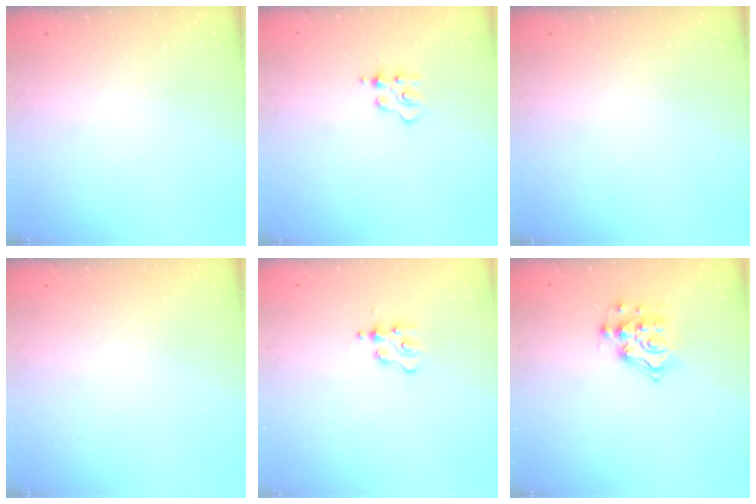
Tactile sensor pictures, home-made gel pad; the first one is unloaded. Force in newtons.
{"total": 2.8, "press": 2.8, "slide": 0.3}
{"total": 0.0}
{"total": 0.0}
{"total": 1.7, "press": 1.7, "slide": 0.2}
{"total": 10.9, "press": 10.9, "slide": 0.8}